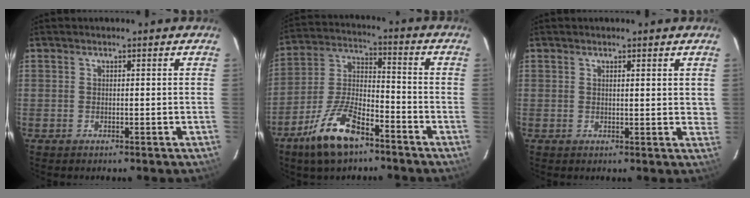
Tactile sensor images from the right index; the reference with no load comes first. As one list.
[{"total": 13.2, "force": [-8.5, 4.5, 9.0], "torque": [-0.193, -0.005, -0.162]}, {"total": 2.9, "force": [1.3, 1.0, 2.4], "torque": [-0.033, -0.001, 0.013]}]